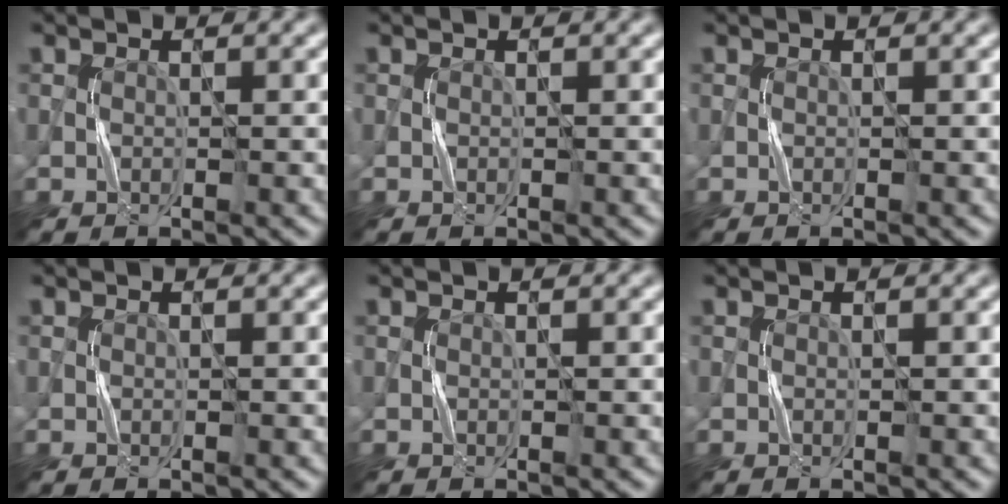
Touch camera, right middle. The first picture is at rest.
{"total": 0.0}
{"total": 0.0}
{"total": 0.0}
{"total": 0.0}
{"total": 0.0}